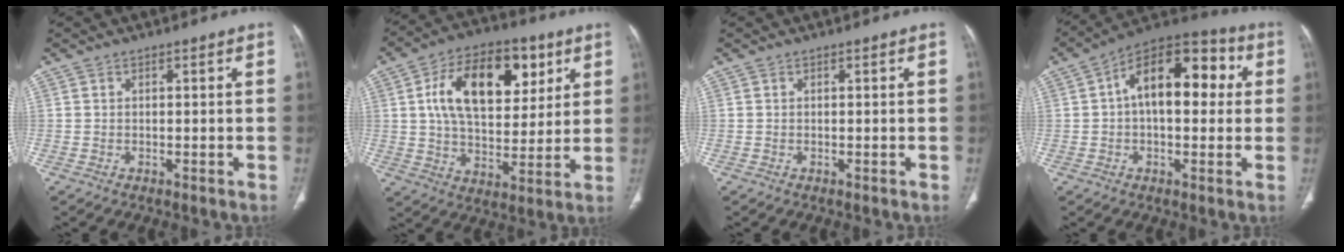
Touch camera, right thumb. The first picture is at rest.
{"total": 19.8, "force": [6.6, 11.5, 14.7], "torque": [-0.203, -0.008, 0.106]}
{"total": 0.0}
{"total": 16.7, "force": [2.7, 9.1, 13.7], "torque": [-0.178, 0.041, 0.032]}